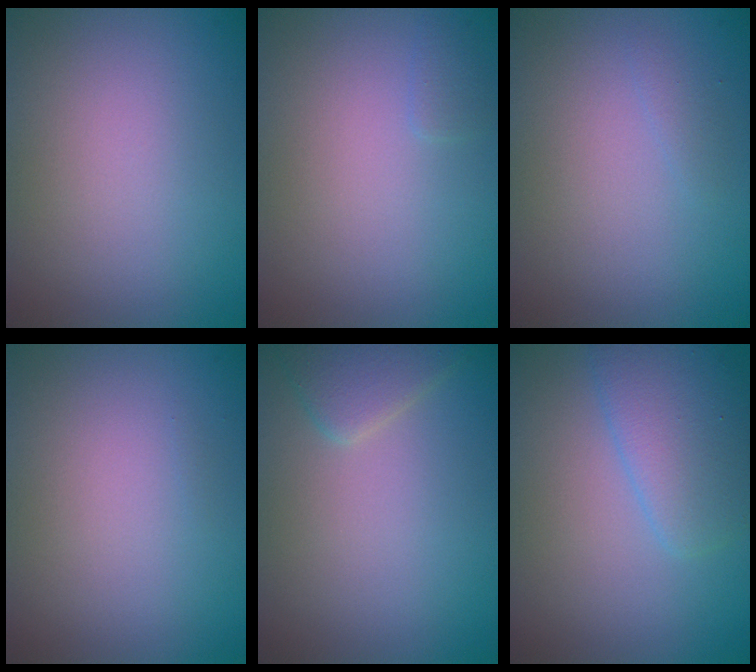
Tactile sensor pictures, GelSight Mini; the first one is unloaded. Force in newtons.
{"total": 0.6, "press": 0.6, "slide": 0.0}
{"total": 0.6, "press": 0.6, "slide": 0.0}
{"total": 0.0}
{"total": 2.3, "press": 2.3, "slide": 0.1}
{"total": 3.6, "press": 3.6, "slide": 0.2}